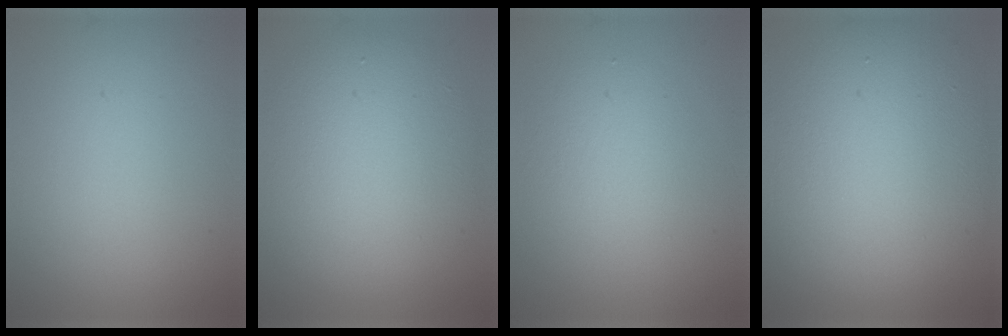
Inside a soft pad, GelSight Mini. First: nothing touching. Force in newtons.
{"total": 8.5, "press": 8.5, "slide": 0.5}
{"total": 2.9, "press": 2.9, "slide": 0.0}
{"total": 12.9, "press": 12.9, "slide": 0.8}